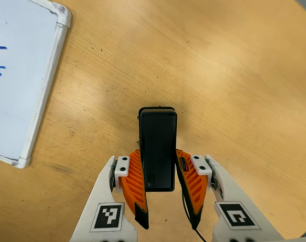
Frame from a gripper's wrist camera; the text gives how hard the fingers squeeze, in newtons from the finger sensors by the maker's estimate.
{"total": 4.3, "left": 3.1, "right": 5.6}